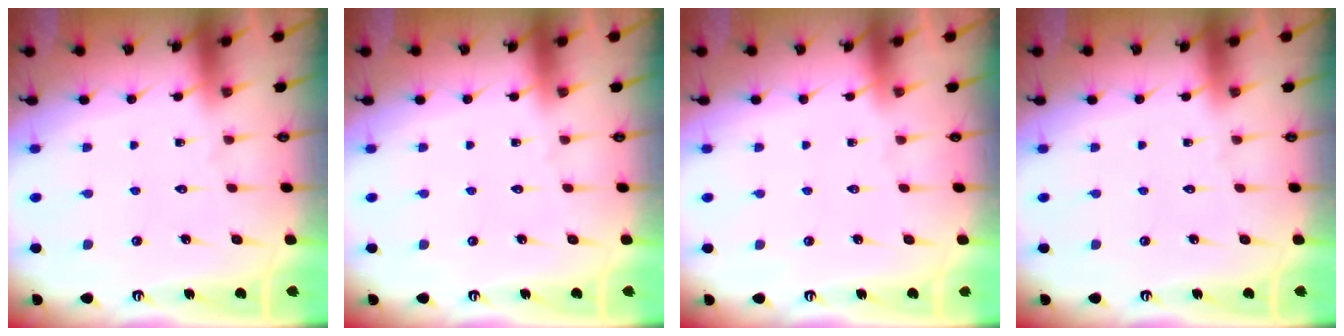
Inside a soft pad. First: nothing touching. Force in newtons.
{"total": 0.0}
{"total": 0.0}
{"total": 0.0}